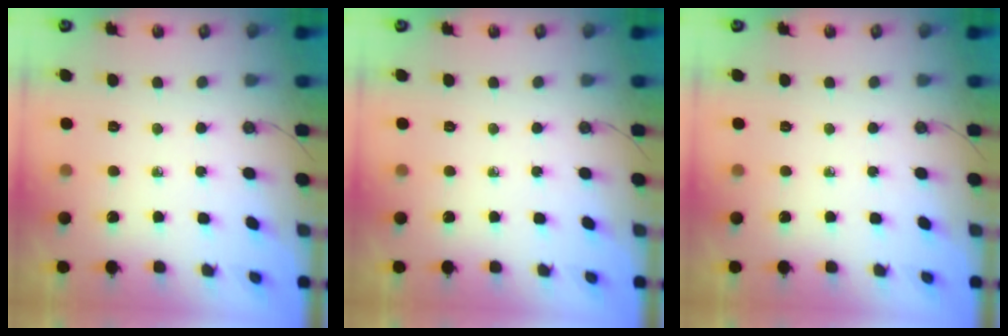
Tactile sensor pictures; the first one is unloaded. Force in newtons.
{"total": 0.0}
{"total": 0.0}